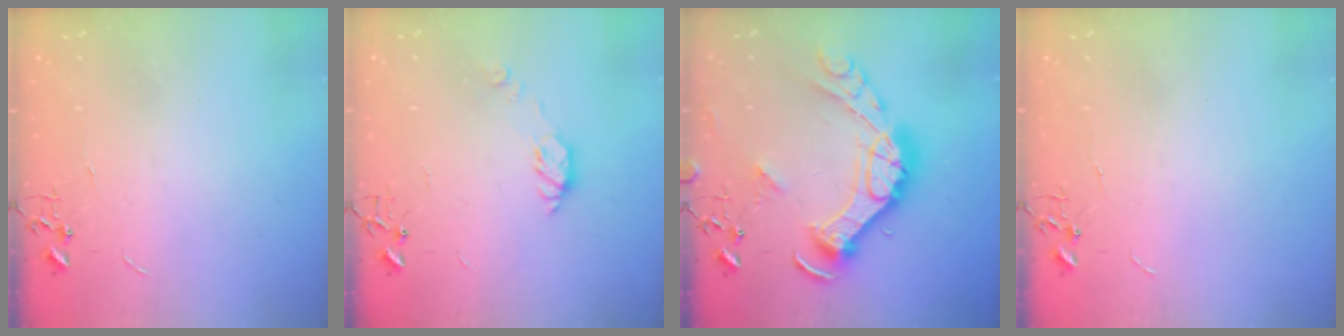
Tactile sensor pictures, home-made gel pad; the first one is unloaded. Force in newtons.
{"total": 7.0, "press": 7.0, "slide": 0.2}
{"total": 20.9, "press": 20.8, "slide": 1.7}
{"total": 0.0}